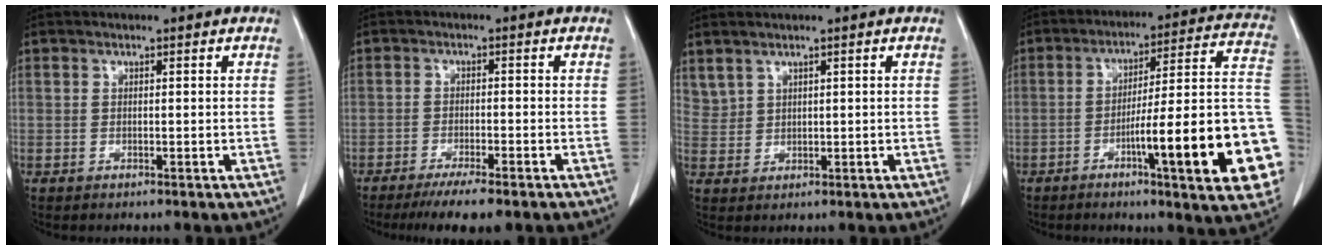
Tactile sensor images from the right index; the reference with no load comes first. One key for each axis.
{"total": 6.2, "fx": -4.6, "fy": 0.9, "fz": 4.0, "tx": -0.059, "ty": -0.011, "tz": -0.072}
{"total": 2.8, "fx": 2.2, "fy": 1.5, "fz": 0.6, "tx": -0.012, "ty": 0.005, "tz": 0.055}
{"total": 21.8, "fx": -6.9, "fy": 1.5, "fz": 20.6, "tx": -0.194, "ty": 0.014, "tz": -0.093}